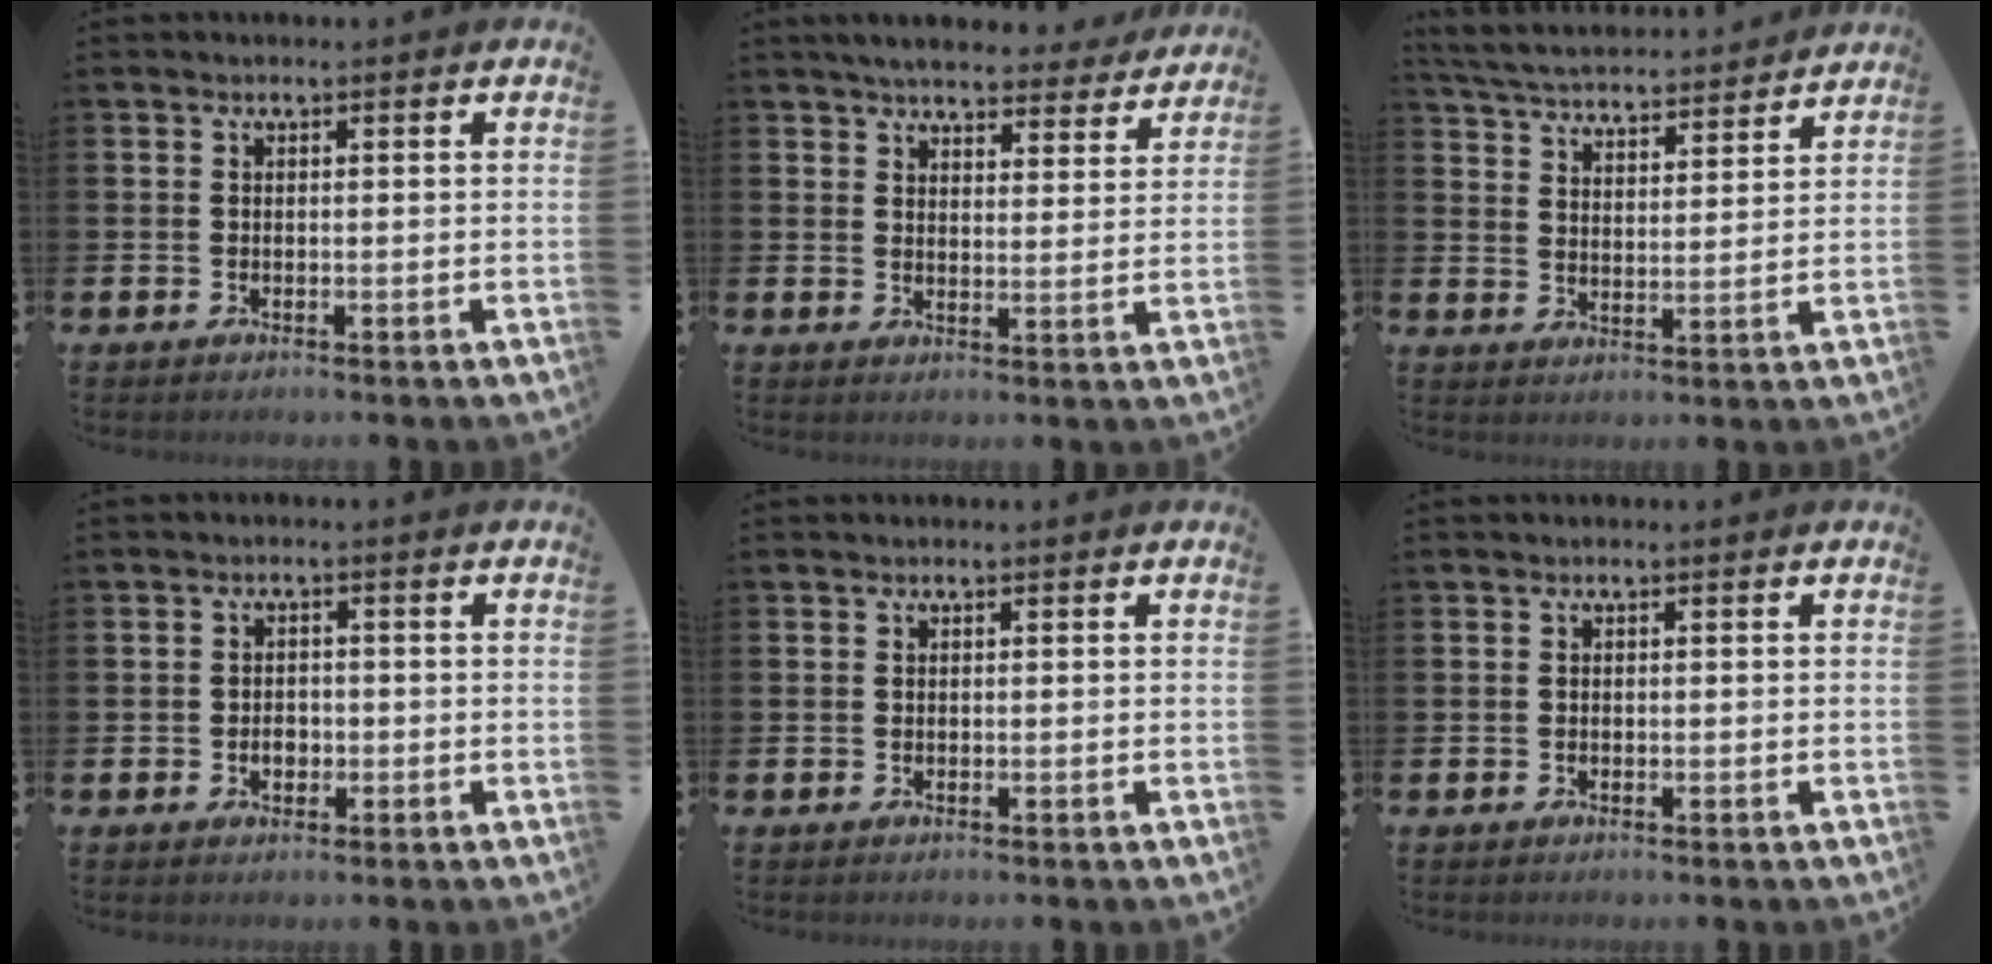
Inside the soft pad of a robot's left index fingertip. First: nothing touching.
{"total": 5.3, "force": [5.1, 1.0, 1.0], "torque": [-0.022, -0.032, 0.088]}
{"total": 5.1, "force": [5.0, 0.7, 0.6], "torque": [-0.033, -0.042, 0.085]}
{"total": 2.0, "force": [-0.5, 1.6, 1.2], "torque": [-0.016, 0.002, -0.014]}
{"total": 0.0}
{"total": 0.0}